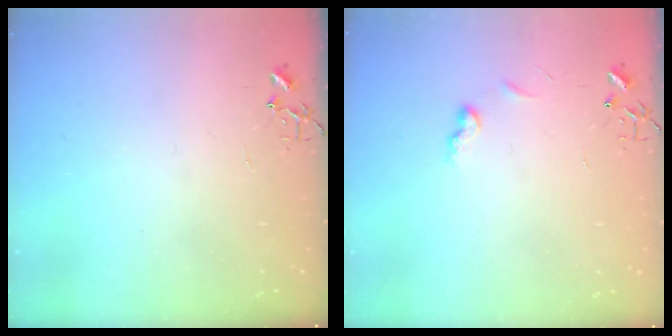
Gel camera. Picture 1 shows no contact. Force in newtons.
{"total": 6.1, "press": 6.0, "slide": 0.7}